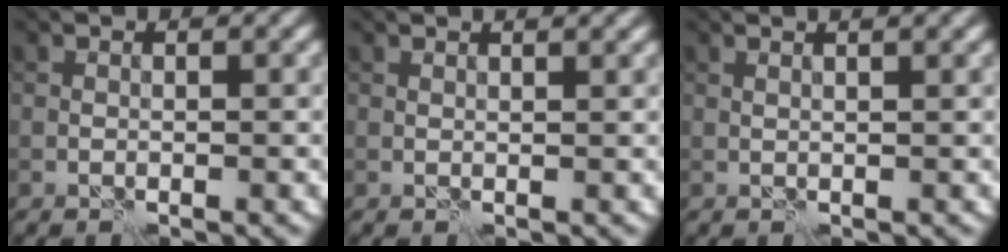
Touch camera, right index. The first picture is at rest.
{"total": 1.9, "force": [1.4, 0.5, 1.1], "torque": [-0.012, 0.002, 0.009]}
{"total": 3.4, "force": [2.0, 1.4, 2.4], "torque": [-0.014, 0.023, 0.000]}